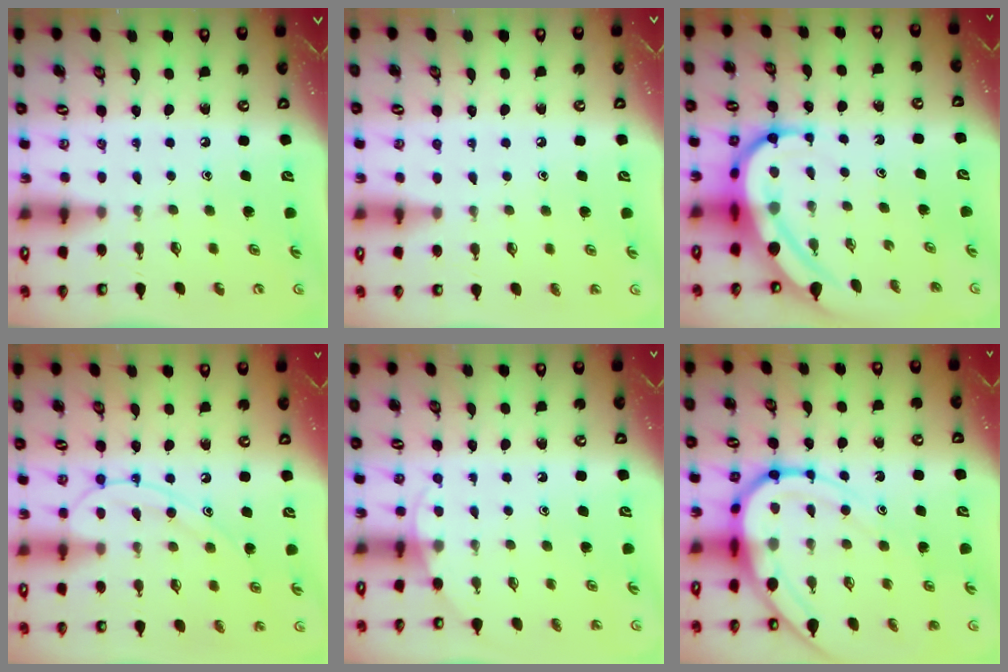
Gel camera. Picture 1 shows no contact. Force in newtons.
{"total": 2.4, "press": 2.4, "slide": 0.2}
{"total": 10.4, "press": 10.4, "slide": 1.0}
{"total": 12.1, "press": 12.1, "slide": 0.7}
{"total": 3.8, "press": 3.8, "slide": 0.3}
{"total": 12.5, "press": 12.5, "slide": 1.3}